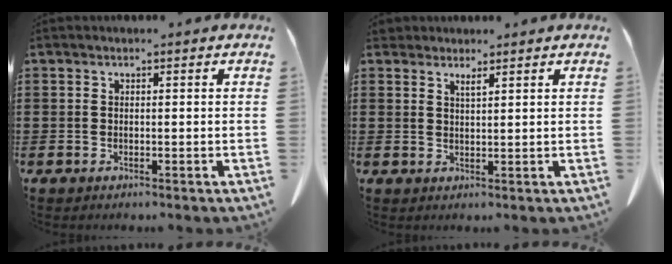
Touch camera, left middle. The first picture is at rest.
{"total": 1.8, "force": [1.5, 0.2, 0.8], "torque": [-0.019, -0.001, 0.029]}